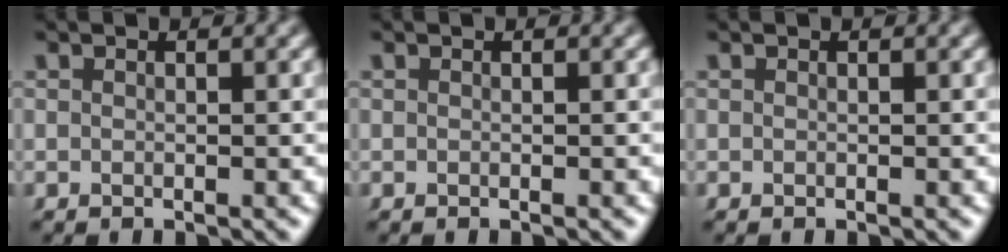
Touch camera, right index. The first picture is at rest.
{"total": 0.0}
{"total": 0.0}